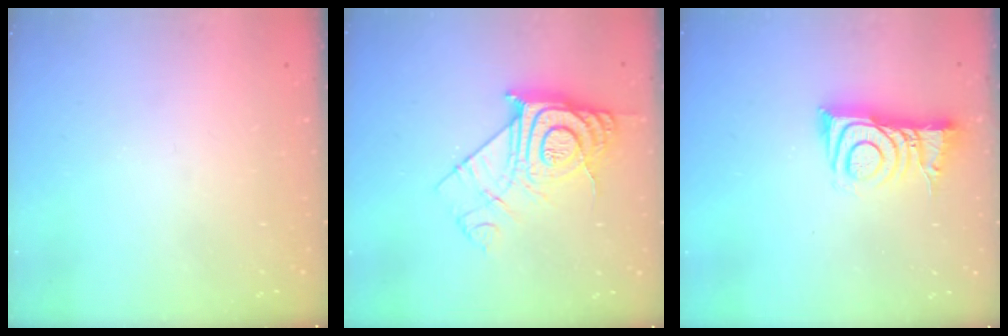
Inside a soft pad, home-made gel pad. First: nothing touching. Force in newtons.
{"total": 15.3, "press": 15.2, "slide": 1.1}
{"total": 8.3, "press": 8.3, "slide": 0.7}